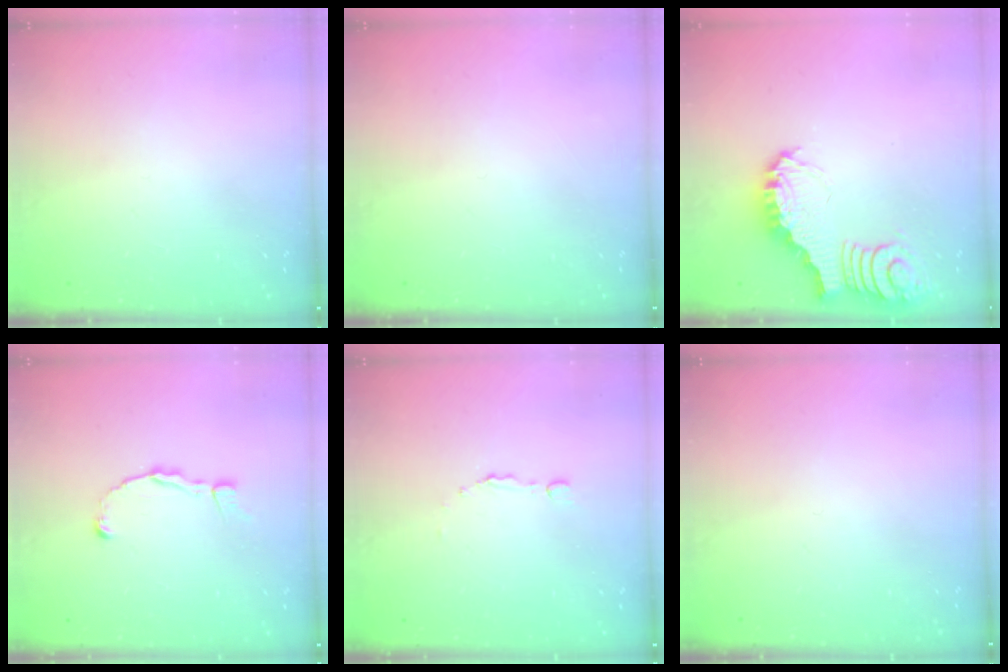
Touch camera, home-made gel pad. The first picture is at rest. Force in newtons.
{"total": 0.0}
{"total": 3.8, "press": 3.7, "slide": 0.6}
{"total": 2.4, "press": 2.4, "slide": 0.2}
{"total": 1.7, "press": 1.7, "slide": 0.2}
{"total": 0.0}